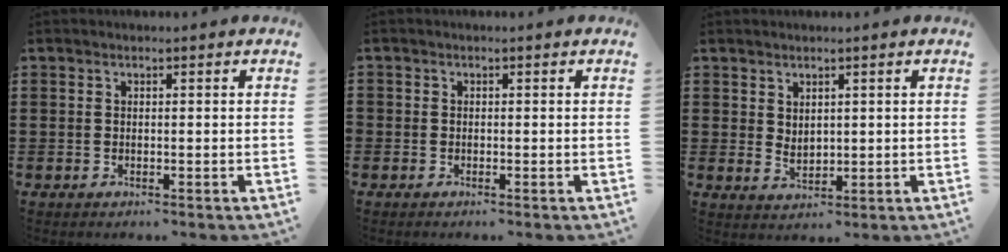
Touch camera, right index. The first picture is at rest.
{"total": 0.5, "force": [-0.3, 0.4, 0.1], "torque": [-0.002, 0.002, -0.006]}
{"total": 2.1, "force": [1.6, 1.2, 0.7], "torque": [-0.017, 0.004, 0.030]}